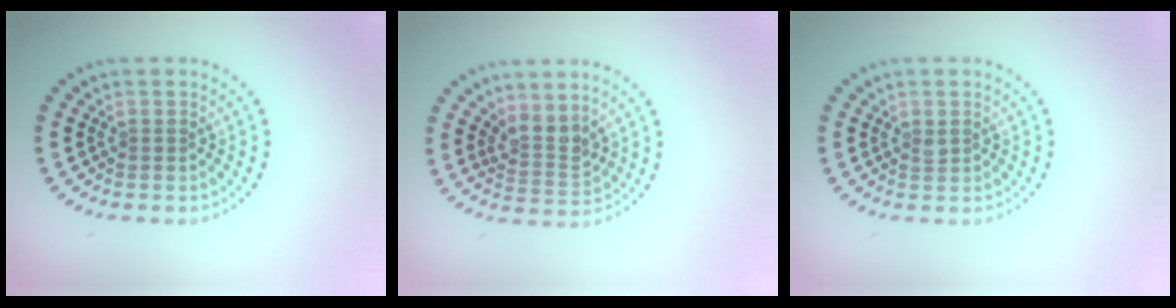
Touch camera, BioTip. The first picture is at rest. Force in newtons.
{"total": 2.7, "press": 2.0, "slide": 1.8}
{"total": 0.6, "press": 0.5, "slide": 0.3}